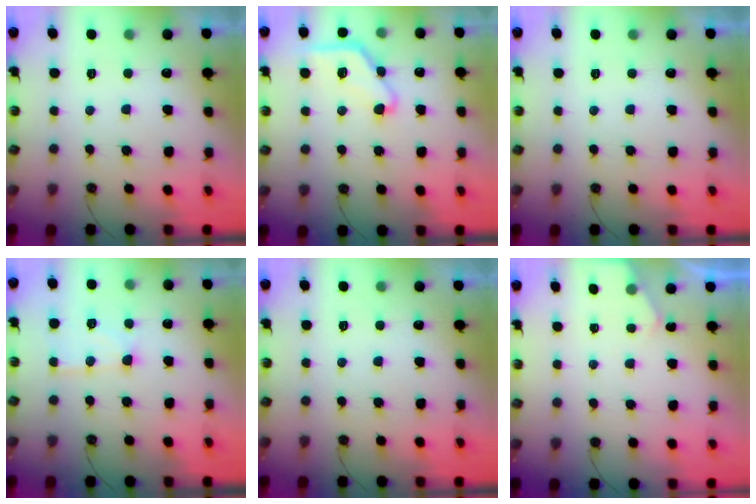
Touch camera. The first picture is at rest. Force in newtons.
{"total": 12.2, "press": 12.2, "slide": 0.7}
{"total": 0.0}
{"total": 11.3, "press": 11.2, "slide": 1.1}
{"total": 0.0}
{"total": 3.0, "press": 2.9, "slide": 0.5}